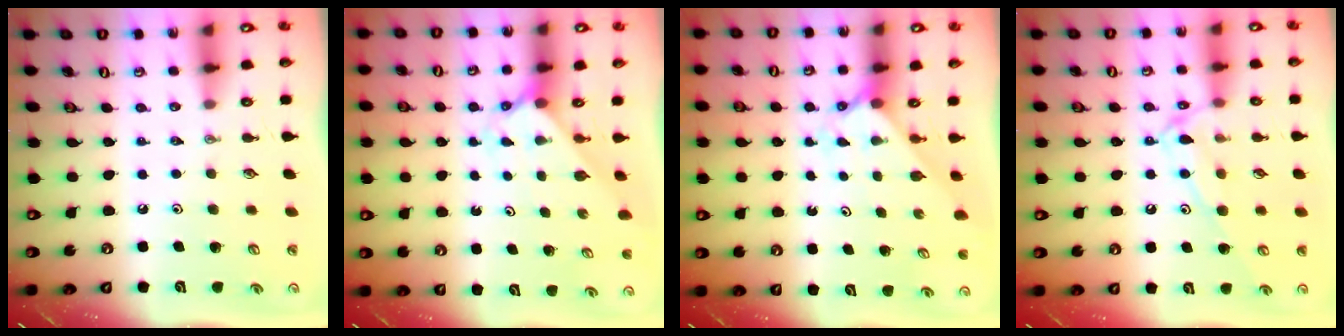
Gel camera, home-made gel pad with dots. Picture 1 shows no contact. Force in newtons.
{"total": 2.3, "press": 2.3, "slide": 0.2}
{"total": 1.9, "press": 1.9, "slide": 0.2}
{"total": 11.9, "press": 11.8, "slide": 1.1}